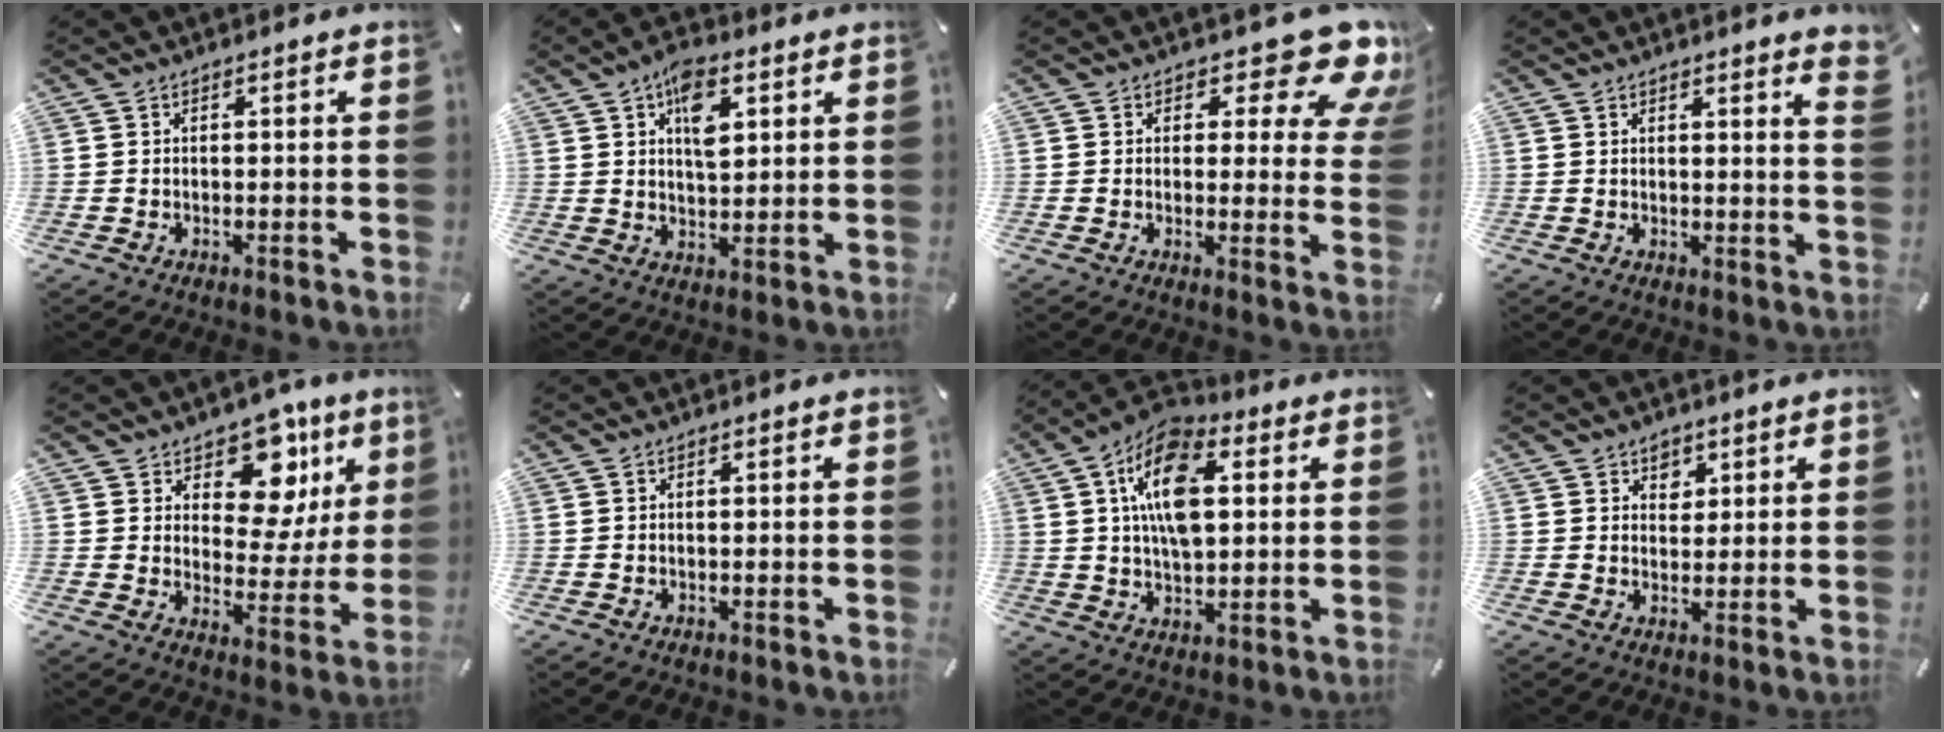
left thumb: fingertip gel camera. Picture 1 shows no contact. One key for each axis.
{"total": 9.3, "fx": 3.9, "fy": 5.1, "fz": 6.7, "tx": -0.100, "ty": -0.004, "tz": 0.064}
{"total": 12.0, "fx": 7.3, "fy": 5.4, "fz": 7.9, "tx": -0.088, "ty": -0.060, "tz": 0.121}
{"total": 2.7, "fx": 2.0, "fy": 0.1, "fz": 1.8, "tx": -0.025, "ty": -0.011, "tz": 0.032}
{"total": 12.9, "fx": 7.8, "fy": 8.1, "fz": 6.3, "tx": -0.082, "ty": -0.065, "tz": 0.137}
{"total": 0.0}
{"total": 14.9, "fx": 4.0, "fy": 8.4, "fz": 11.6, "tx": -0.224, "ty": 0.001, "tz": 0.067}
{"total": 3.5, "fx": 1.8, "fy": 3.0, "fz": 0.6, "tx": 0.011, "ty": -0.007, "tz": 0.025}